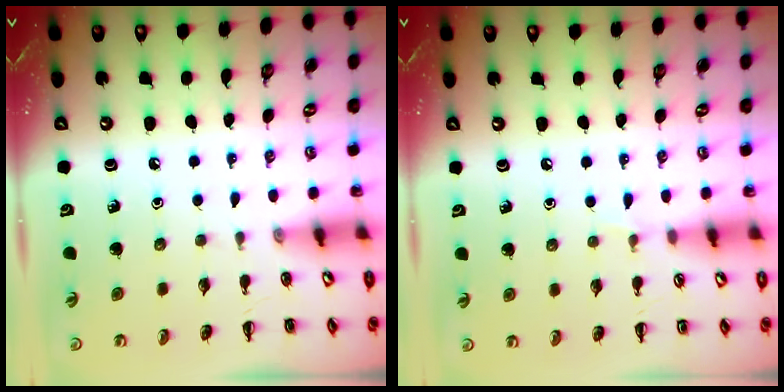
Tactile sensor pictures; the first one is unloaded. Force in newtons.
{"total": 3.0, "press": 2.8, "slide": 1.1}